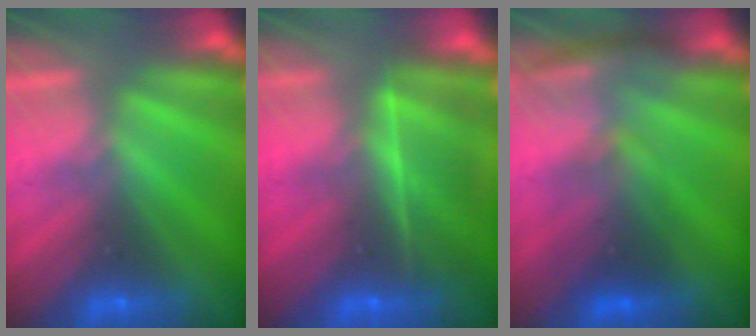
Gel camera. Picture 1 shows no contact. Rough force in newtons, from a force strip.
{"total": 5.6}
{"total": 2.7}